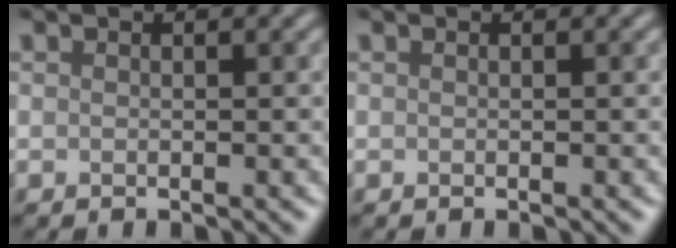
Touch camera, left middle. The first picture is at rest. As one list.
[{"total": 0.0}]